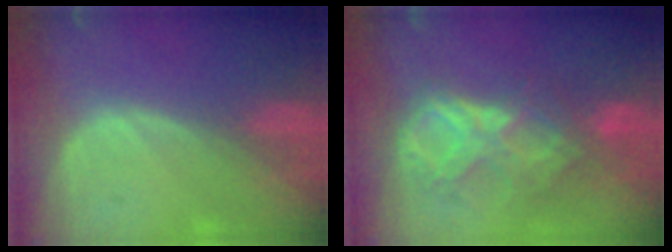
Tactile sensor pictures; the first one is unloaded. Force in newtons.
{"total": 8.7, "press": 7.6, "slide": 4.1}